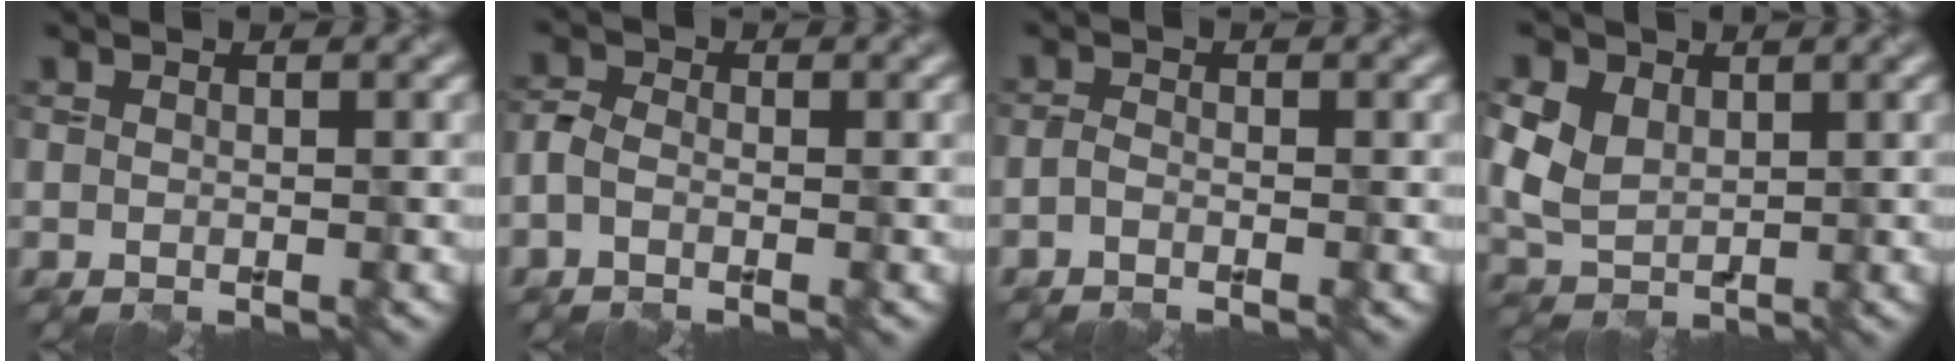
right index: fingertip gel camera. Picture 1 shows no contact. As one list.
[{"total": 1.9, "force": [-0.8, 1.3, 1.1], "torque": [-0.028, 0.002, -0.020]}, {"total": 0.9, "force": [-0.7, 0.3, 0.6], "torque": [-0.013, 0.003, -0.017]}, {"total": 4.6, "force": [1.2, 3.5, 2.8], "torque": [-0.076, 0.004, 0.022]}]